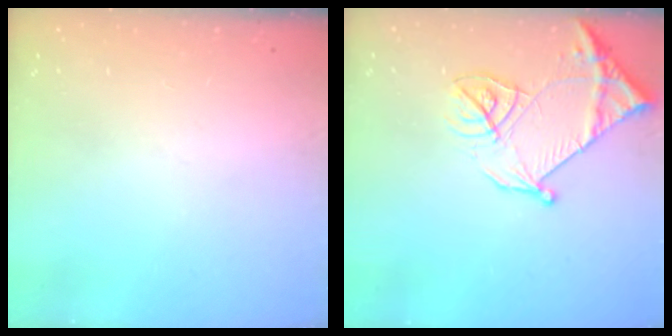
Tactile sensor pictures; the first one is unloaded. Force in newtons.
{"total": 14.4, "press": 14.3, "slide": 1.6}